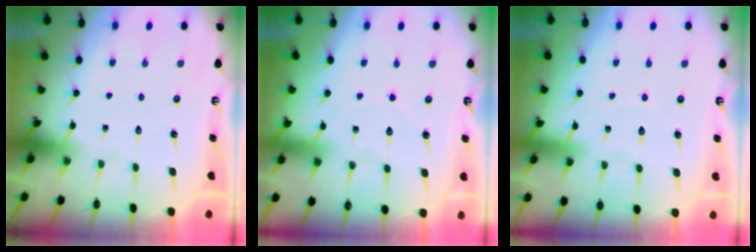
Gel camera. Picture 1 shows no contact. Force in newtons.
{"total": 3.3, "press": 3.3, "slide": 0.4}
{"total": 3.9, "press": 3.8, "slide": 0.4}